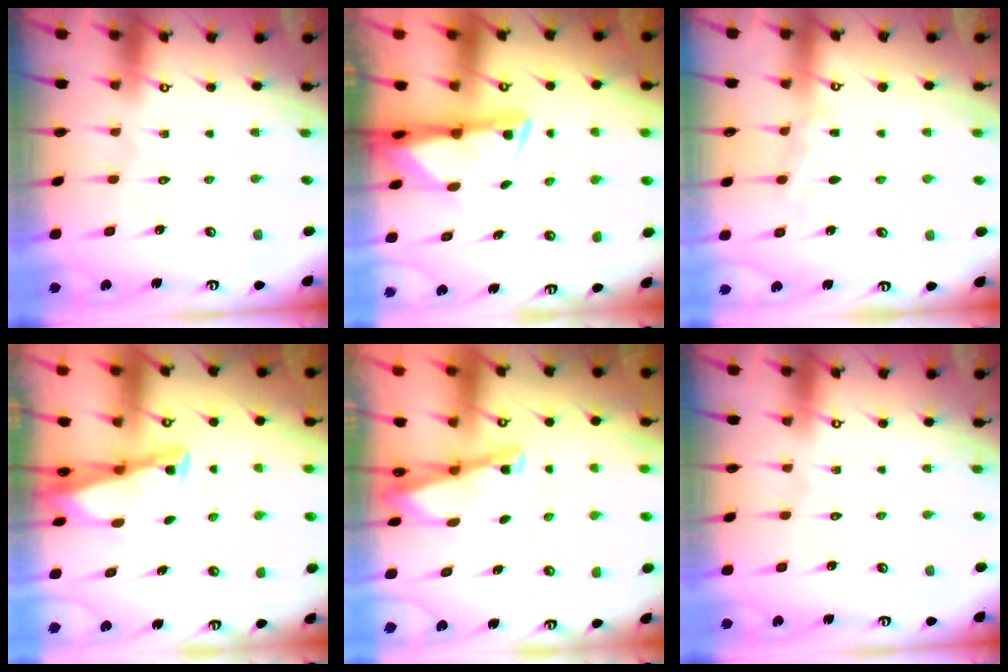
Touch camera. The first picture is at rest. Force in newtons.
{"total": 3.0, "press": 3.0, "slide": 0.7}
{"total": 5.1, "press": 5.0, "slide": 0.6}
{"total": 2.7, "press": 2.7, "slide": 0.3}
{"total": 2.9, "press": 2.9, "slide": 0.4}
{"total": 0.0}